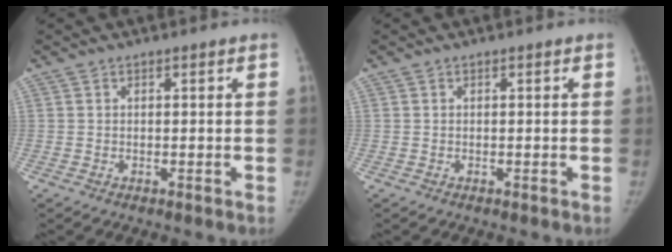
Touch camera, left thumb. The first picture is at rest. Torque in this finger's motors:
{"motor_torque": [0.02, 0.07, 0.27, -0.05, 0.02]}